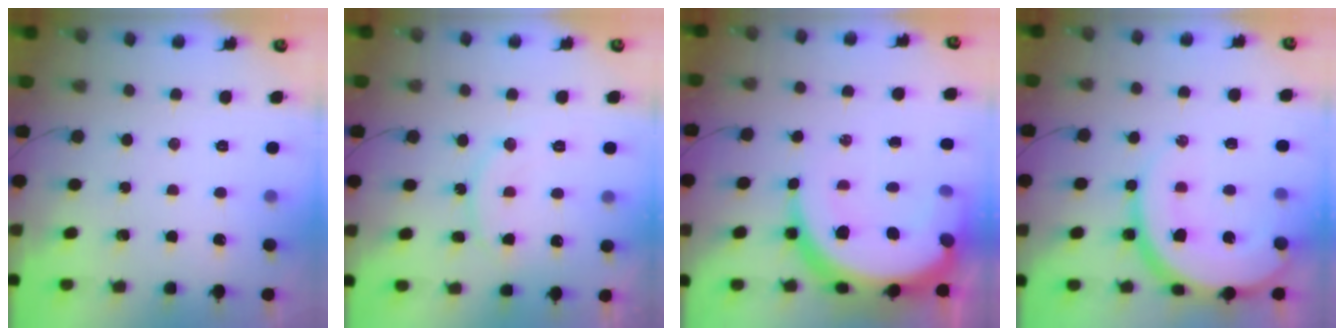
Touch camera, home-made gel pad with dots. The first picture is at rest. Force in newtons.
{"total": 10.2, "press": 10.2, "slide": 0.6}
{"total": 19.4, "press": 19.3, "slide": 1.8}
{"total": 15.2, "press": 15.1, "slide": 1.6}